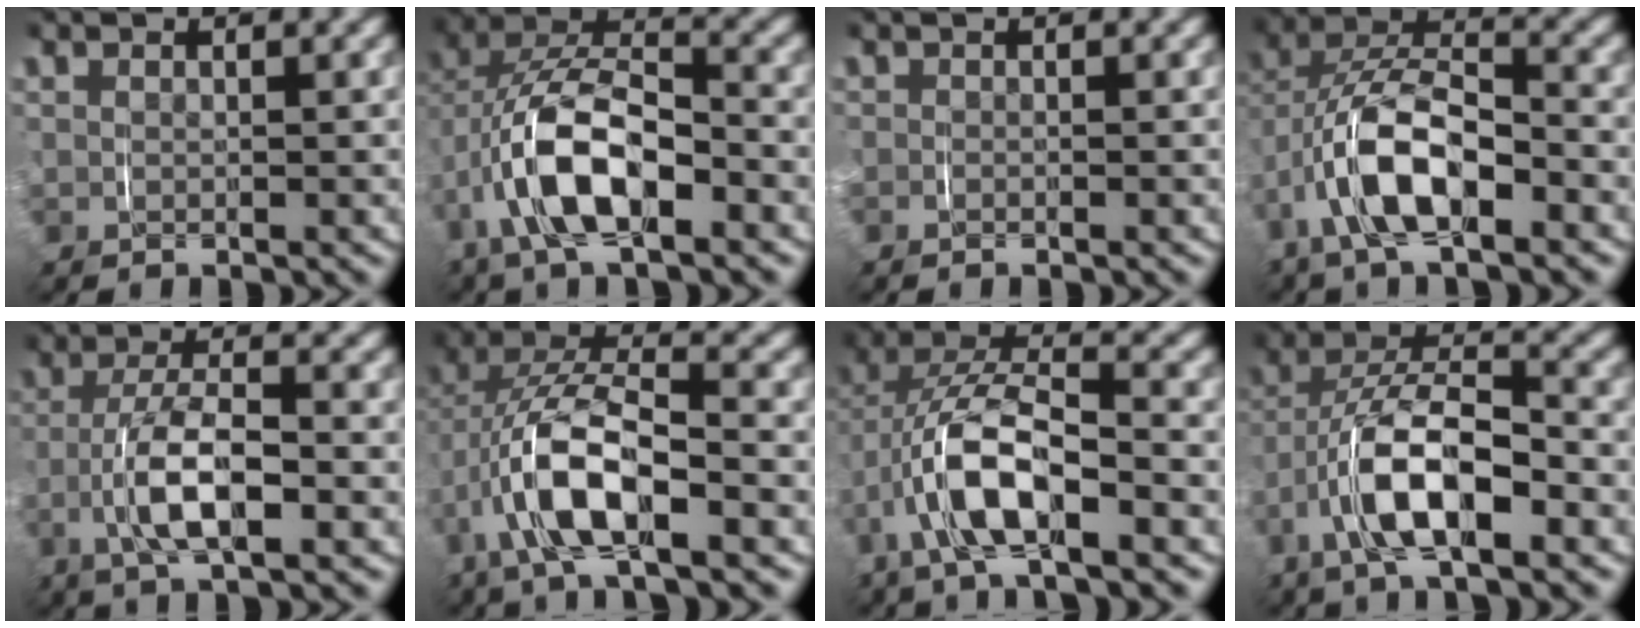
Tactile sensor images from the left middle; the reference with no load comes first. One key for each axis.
{"total": 6.9, "fx": -1.9, "fy": 3.9, "fz": 5.3, "tx": -0.115, "ty": -0.001, "tz": -0.046}
{"total": 0.6, "fx": -0.3, "fy": -0.3, "fz": -0.3, "tx": 0.007, "ty": 0.003, "tz": -0.009}
{"total": 5.8, "fx": -2.1, "fy": 3.2, "fz": 4.5, "tx": -0.096, "ty": 0.002, "tz": -0.049}
{"total": 4.5, "fx": -1.5, "fy": 1.2, "fz": 4.1, "tx": -0.079, "ty": 0.006, "tz": -0.035}
{"total": 5.6, "fx": -1.5, "fy": 2.2, "fz": 4.9, "tx": -0.113, "ty": 0.004, "tz": -0.038}
{"total": 5.0, "fx": -1.7, "fy": 1.9, "fz": 4.3, "tx": -0.100, "ty": 0.005, "tz": -0.040}
{"total": 5.2, "fx": -2.1, "fy": 2.1, "fz": 4.2, "tx": -0.090, "ty": 0.005, "tz": -0.047}